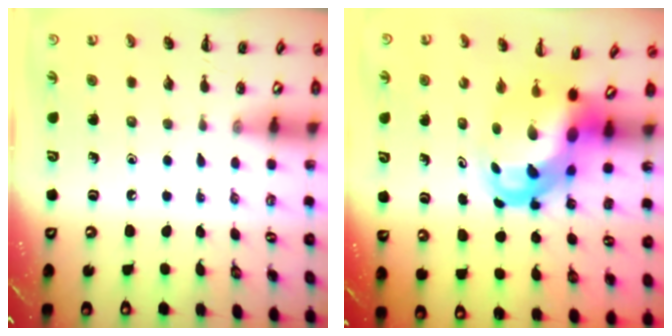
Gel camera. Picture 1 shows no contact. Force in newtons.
{"total": 7.4, "press": 7.1, "slide": 1.9}